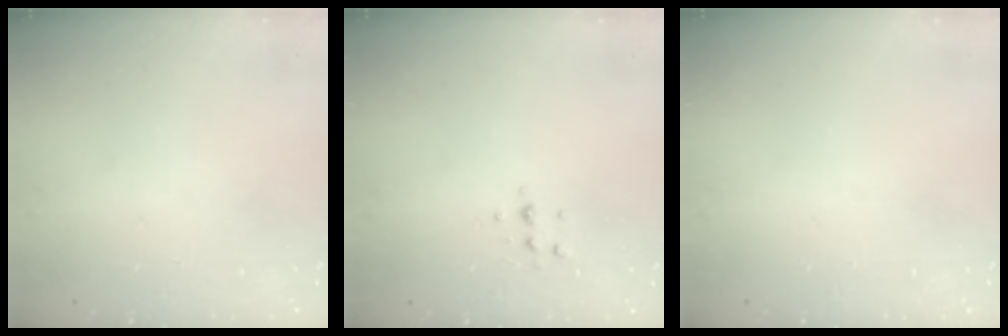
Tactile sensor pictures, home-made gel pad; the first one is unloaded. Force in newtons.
{"total": 4.7, "press": 4.4, "slide": 1.6}
{"total": 0.0}